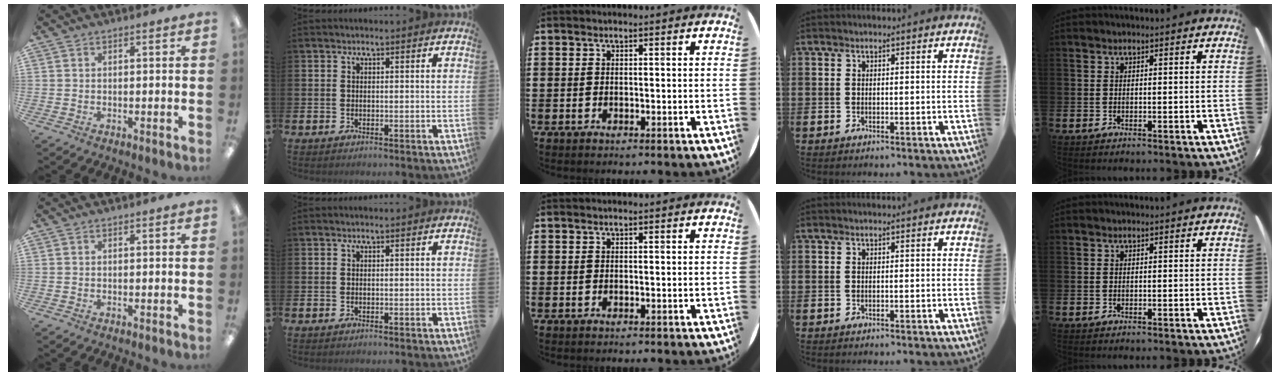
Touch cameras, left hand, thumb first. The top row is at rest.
{}